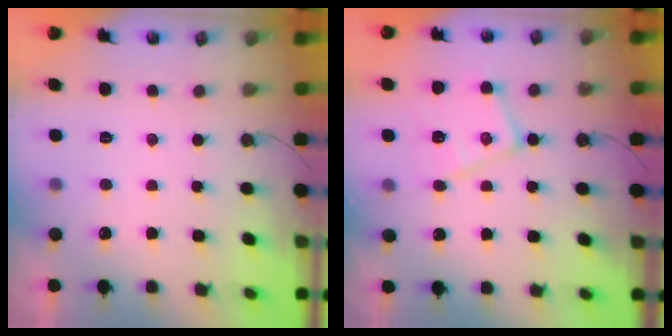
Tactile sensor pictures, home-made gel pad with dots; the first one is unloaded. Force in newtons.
{"total": 15.0, "press": 14.9, "slide": 1.4}